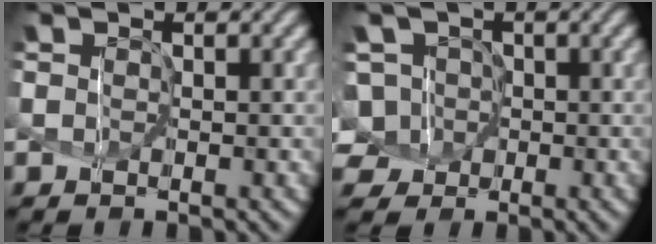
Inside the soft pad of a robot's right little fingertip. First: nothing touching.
{"total": 5.0, "force": [-1.3, 4.6, 1.3], "torque": [-0.060, 0.022, -0.042]}